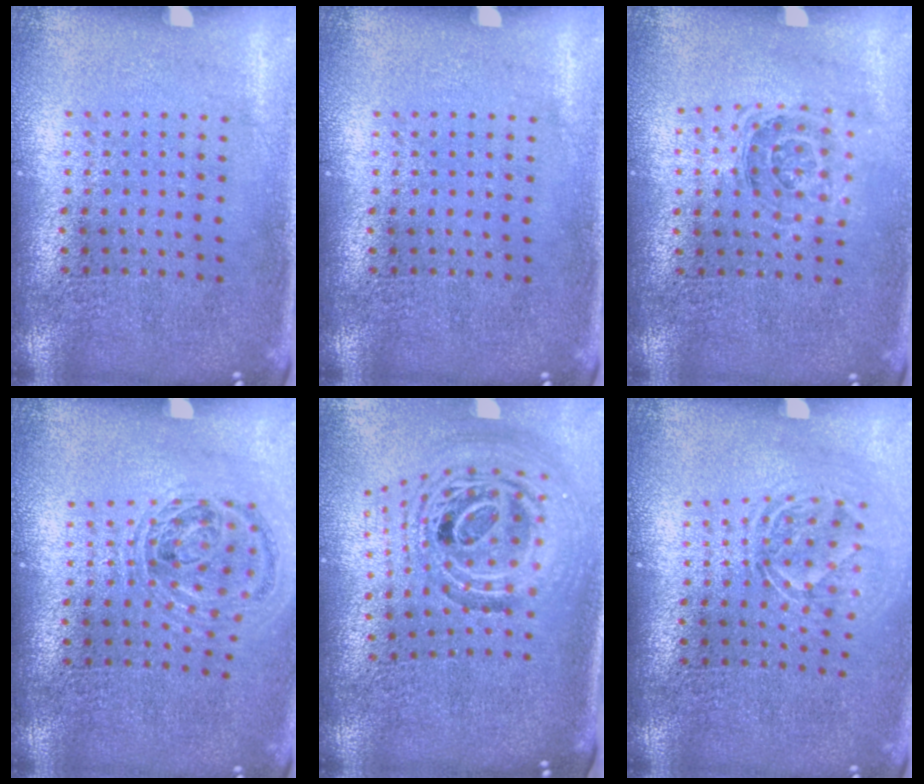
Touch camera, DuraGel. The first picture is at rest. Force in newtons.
{"total": 0.0}
{"total": 1.1, "press": 1.0, "slide": 0.5}
{"total": 1.0, "press": 1.0, "slide": 0.2}
{"total": 1.8, "press": 1.5, "slide": 0.9}
{"total": 1.7, "press": 1.2, "slide": 1.1}